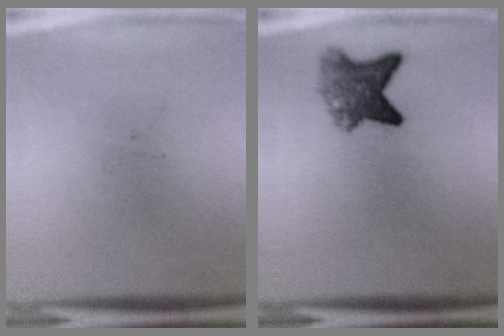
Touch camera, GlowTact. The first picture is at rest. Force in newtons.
{"total": 5.6}